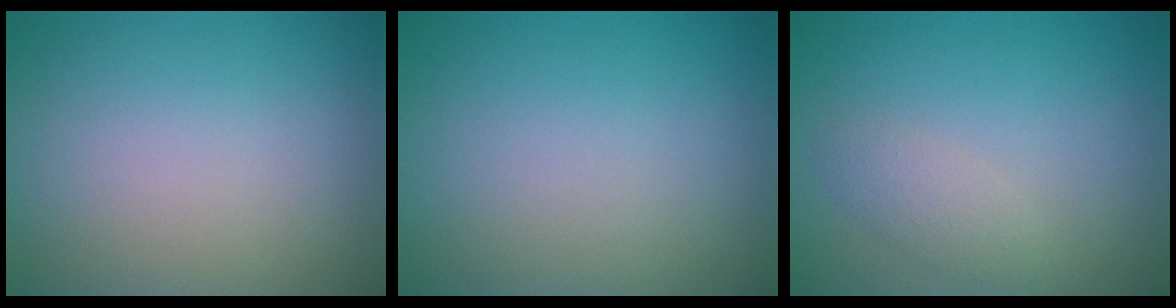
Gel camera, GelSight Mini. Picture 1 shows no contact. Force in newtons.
{"total": 0.0}
{"total": 1.6, "press": 1.6, "slide": 0.1}